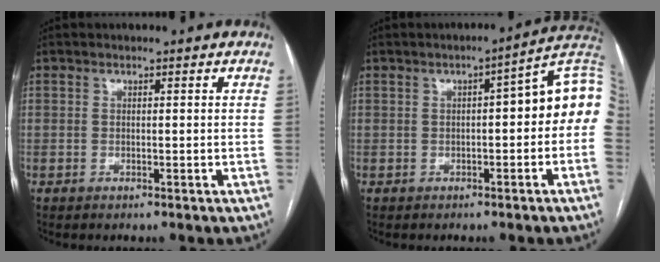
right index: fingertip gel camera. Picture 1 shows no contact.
{"total": 9.9, "force": [0.5, 2.3, 9.6], "torque": [-0.121, 0.044, 0.002]}